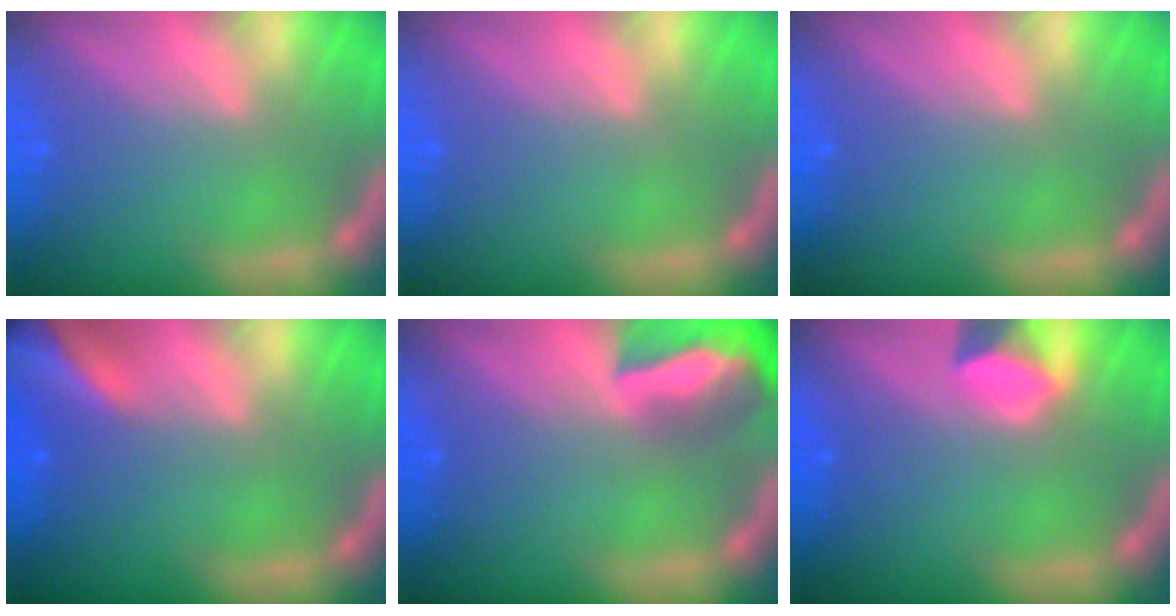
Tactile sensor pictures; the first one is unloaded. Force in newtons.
{"total": 0.0}
{"total": 0.0}
{"total": 9.0}
{"total": 9.4}
{"total": 3.0}